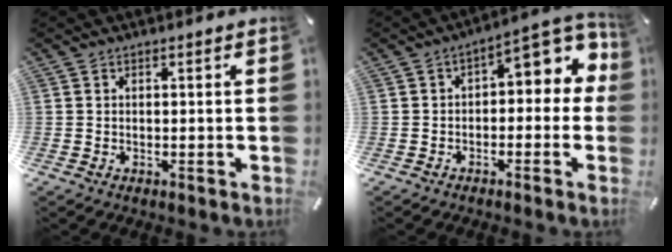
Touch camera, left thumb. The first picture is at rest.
{"total": 8.4, "force": [1.8, 4.4, 7.0], "torque": [-0.083, -0.022, 0.024]}